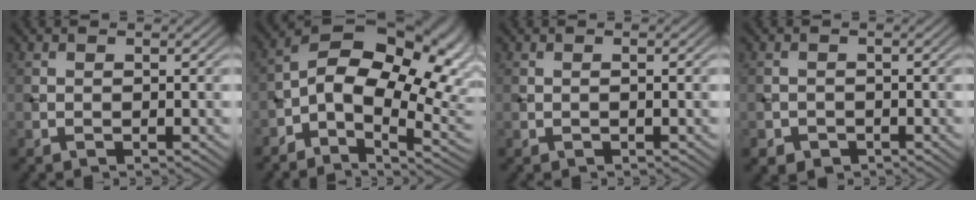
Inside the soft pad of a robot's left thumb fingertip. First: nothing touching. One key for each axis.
{"total": 16.2, "fx": 0.1, "fy": 9.4, "fz": 13.2, "tx": -0.211, "ty": 0.005, "tz": -0.001}
{"total": 0.7, "fx": 0.0, "fy": 0.0, "fz": 0.7, "tx": -0.011, "ty": 0.001, "tz": -0.001}
{"total": 1.8, "fx": -1.0, "fy": 1.3, "fz": 0.5, "tx": -0.006, "ty": -0.006, "tz": -0.021}